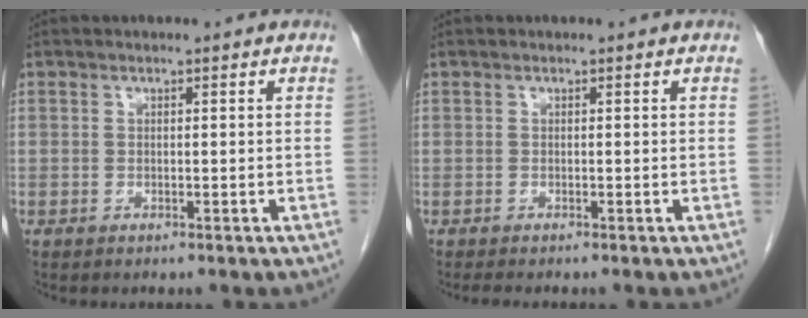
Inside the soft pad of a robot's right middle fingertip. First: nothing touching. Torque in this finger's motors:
{"motor_torque": [0.28, -0.07, -0.01, 0.01]}